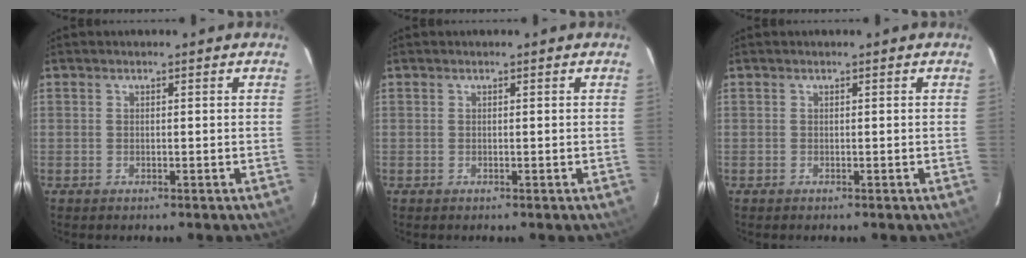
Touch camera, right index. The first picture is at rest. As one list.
[{"total": 0.0}, {"total": 0.0}]